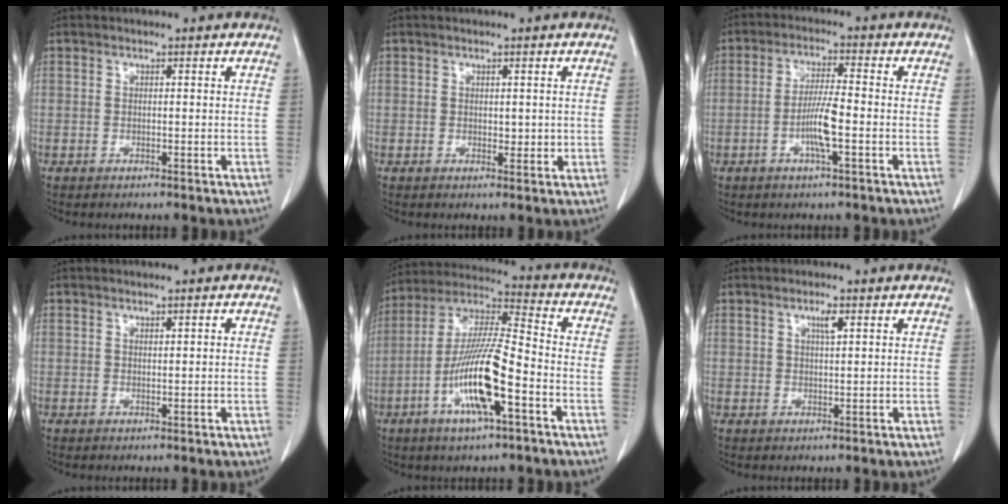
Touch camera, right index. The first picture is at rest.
{"total": 1.6, "force": [0.2, 1.0, 1.2], "torque": [-0.016, -0.004, 0.005]}
{"total": 3.6, "force": [-1.1, 0.0, 3.4], "torque": [-0.064, 0.000, -0.020]}
{"total": 0.6, "force": [0.2, -0.1, 0.5], "torque": [-0.011, -0.001, 0.005]}
{"total": 14.6, "force": [-5.0, 1.8, 13.5], "torque": [-0.266, -0.003, -0.093]}
{"total": 1.8, "force": [0.9, 0.1, 1.5], "torque": [-0.029, -0.002, 0.017]}